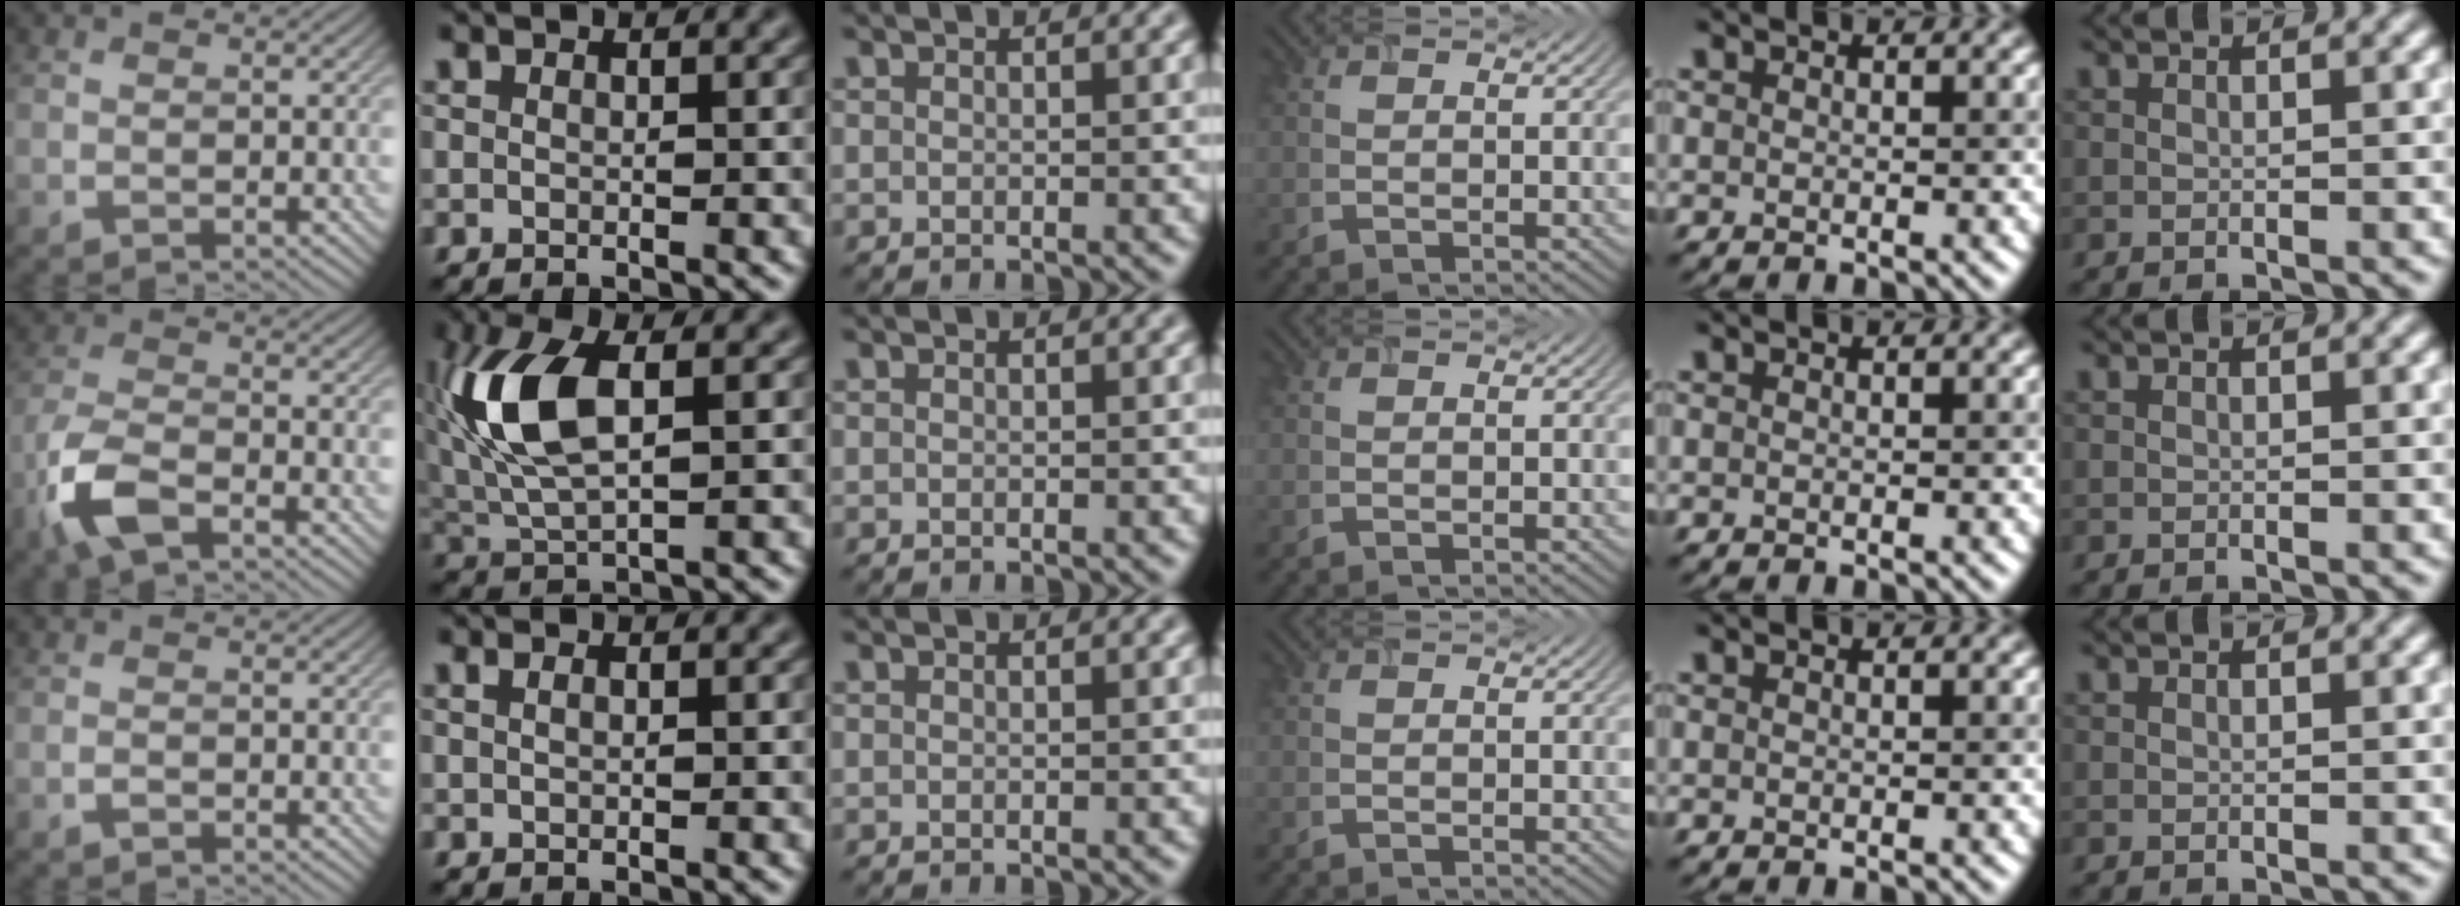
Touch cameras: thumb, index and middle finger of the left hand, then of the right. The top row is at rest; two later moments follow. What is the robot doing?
{"motion": "insert", "object": "airpods case & airpods"}